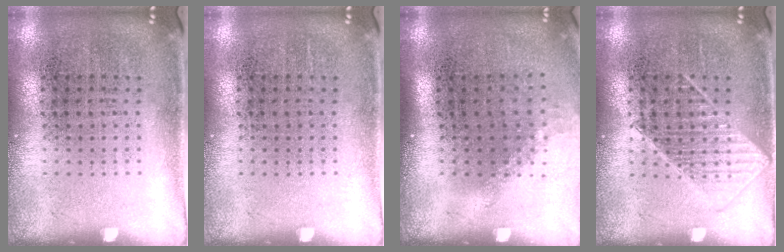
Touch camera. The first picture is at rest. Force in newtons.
{"total": 0.0}
{"total": 1.1, "press": 0.9, "slide": 0.7}
{"total": 1.8, "press": 1.8, "slide": 0.4}